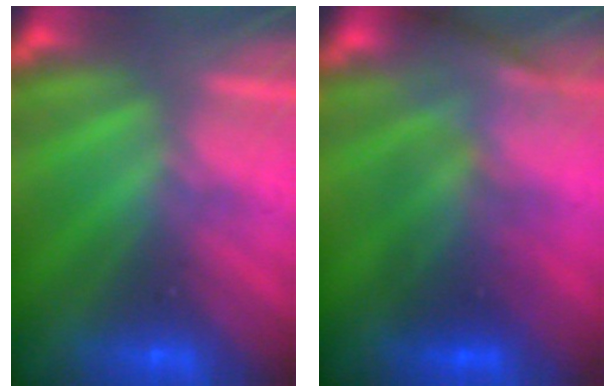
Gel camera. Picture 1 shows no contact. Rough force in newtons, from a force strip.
{"total": 2.7}